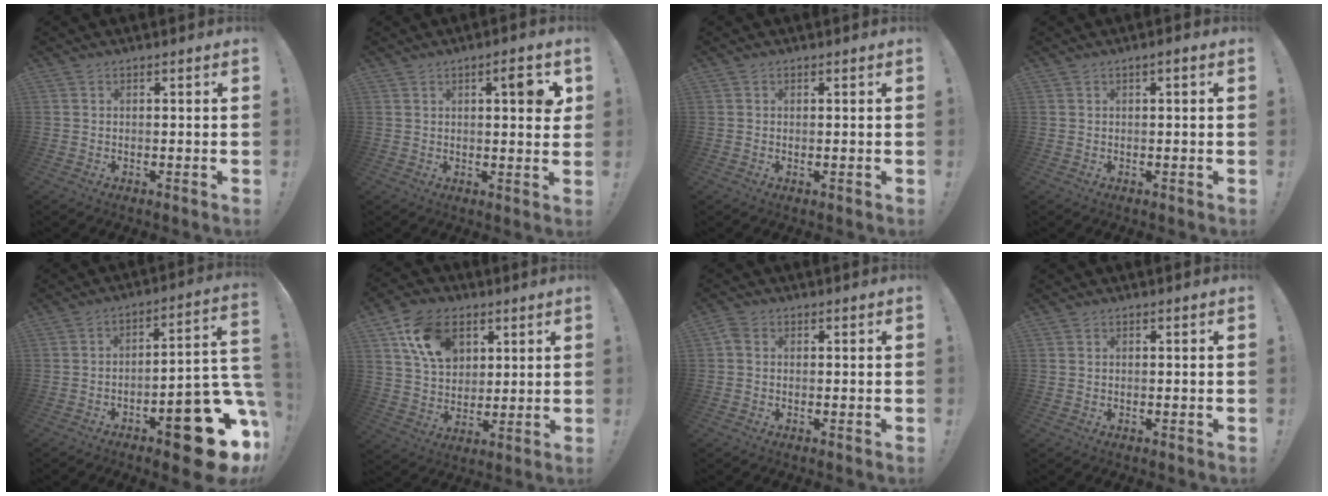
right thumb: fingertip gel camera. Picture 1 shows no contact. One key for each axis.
{"total": 5.9, "fx": 2.1, "fy": 1.6, "fz": 5.2, "tx": -0.055, "ty": -0.013, "tz": 0.025}
{"total": 0.6, "fx": 0.6, "fy": 0.2, "fz": 0.1, "tx": 0.006, "ty": -0.003, "tz": 0.010}
{"total": 1.3, "fx": 0.0, "fy": 0.1, "fz": 1.3, "tx": -0.015, "ty": -0.001, "tz": -0.003}
{"total": 20.5, "fx": -10.5, "fy": 7.2, "fz": 16.1, "tx": -0.166, "ty": 0.064, "tz": -0.159}
{"total": 14.8, "fx": 6.6, "fy": 10.7, "fz": 7.9, "tx": -0.117, "ty": -0.018, "tz": 0.128}
{"total": 1.7, "fx": -0.1, "fy": 1.4, "fz": 1.0, "tx": -0.020, "ty": 0.005, "tz": -0.002}
{"total": 0.0}